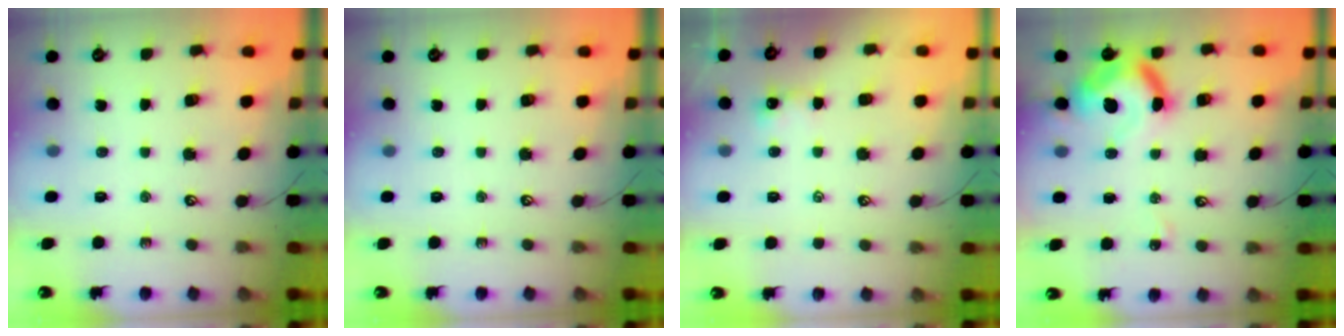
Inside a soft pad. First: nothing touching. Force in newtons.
{"total": 0.0}
{"total": 0.0}
{"total": 13.2, "press": 13.1, "slide": 1.5}